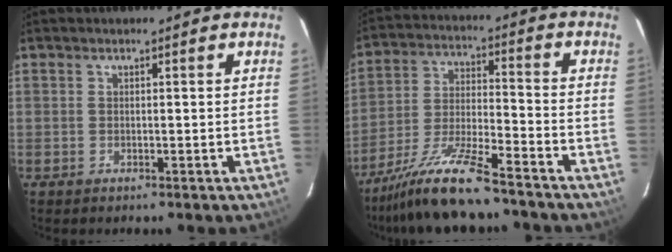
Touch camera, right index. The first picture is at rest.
{"total": 13.1, "force": [-11.0, 1.1, 7.1], "torque": [-0.151, -0.010, -0.202]}